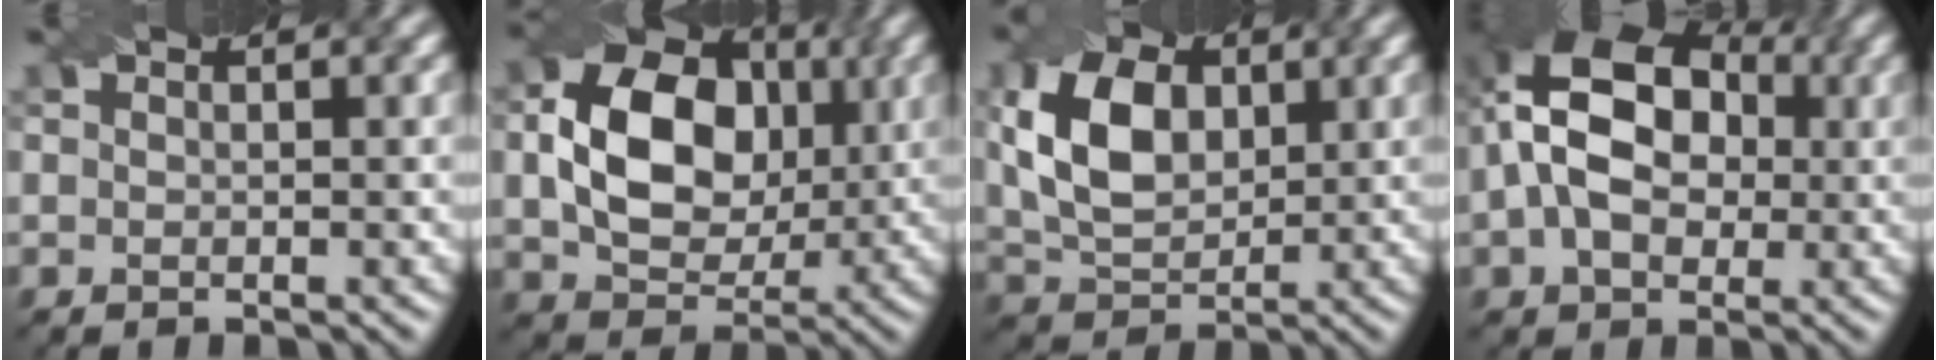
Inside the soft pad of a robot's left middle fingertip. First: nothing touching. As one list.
[{"total": 10.5, "force": [1.1, 7.7, 7.0], "torque": [-0.137, 0.003, 0.023]}, {"total": 7.7, "force": [1.7, 5.2, 5.5], "torque": [-0.118, 0.010, 0.032]}, {"total": 12.9, "force": [2.2, 8.9, 9.1], "torque": [-0.153, 0.026, 0.020]}]